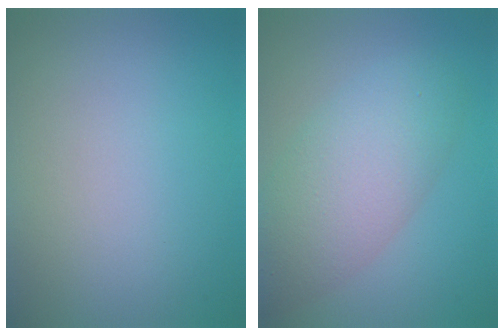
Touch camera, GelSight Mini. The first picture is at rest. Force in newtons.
{"total": 6.3, "press": 6.3, "slide": 0.4}